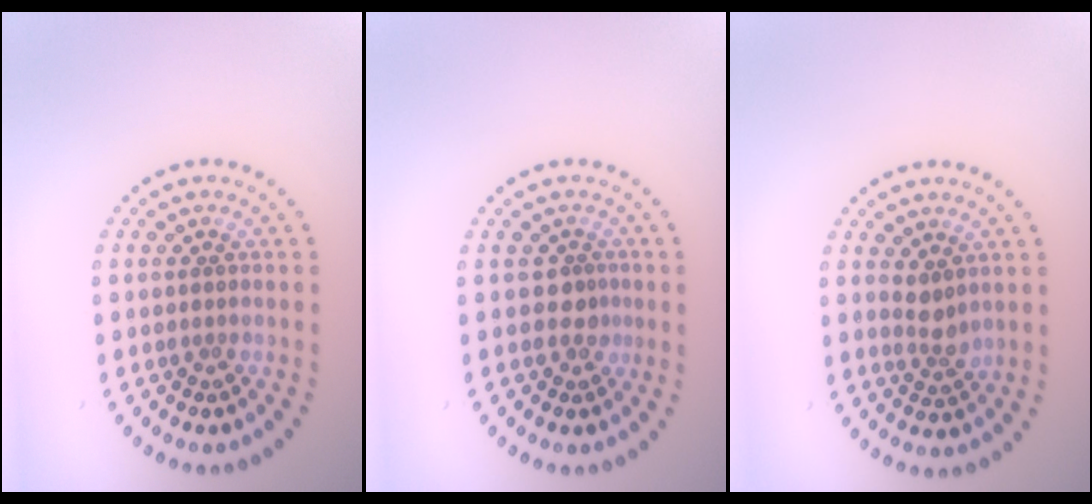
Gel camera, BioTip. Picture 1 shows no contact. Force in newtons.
{"total": 1.6, "press": 1.2, "slide": 1.1}
{"total": 1.7, "press": 1.4, "slide": 1.0}